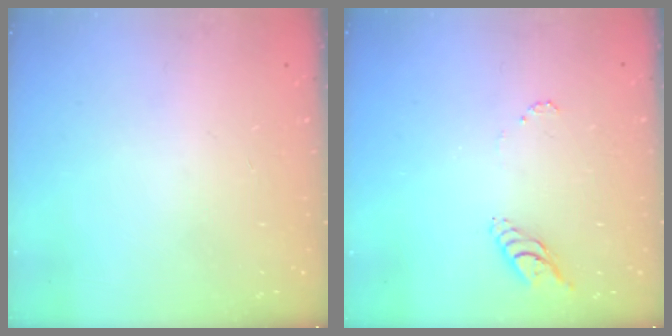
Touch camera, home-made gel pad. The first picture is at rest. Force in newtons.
{"total": 7.8, "press": 7.7, "slide": 0.8}